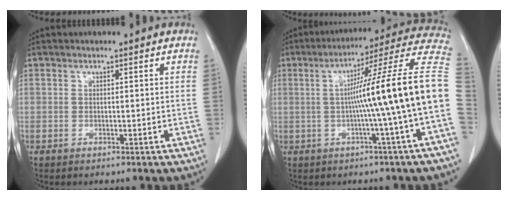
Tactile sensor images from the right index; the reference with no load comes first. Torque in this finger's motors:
{"motor_torque": [2.09, -0.05, 1.05, 0.21]}